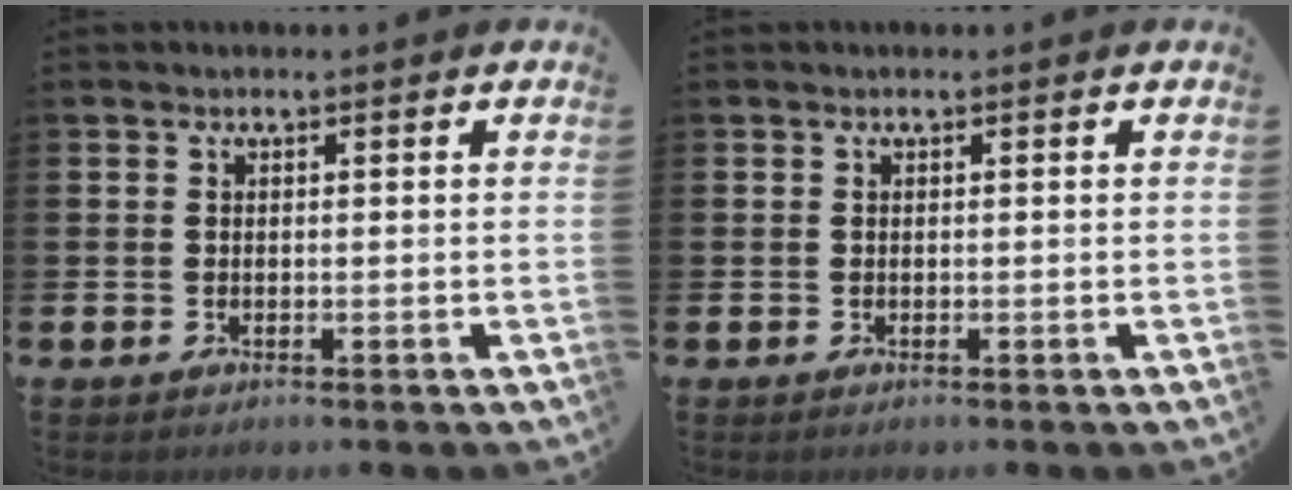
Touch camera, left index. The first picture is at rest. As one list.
[{"total": 0.0}]